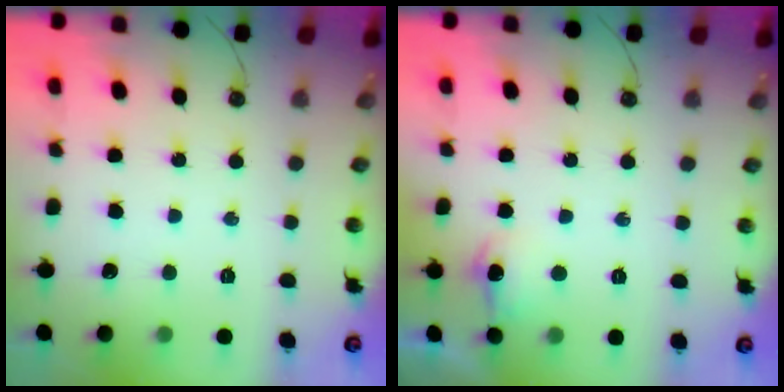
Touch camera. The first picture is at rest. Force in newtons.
{"total": 7.5, "press": 7.4, "slide": 0.7}